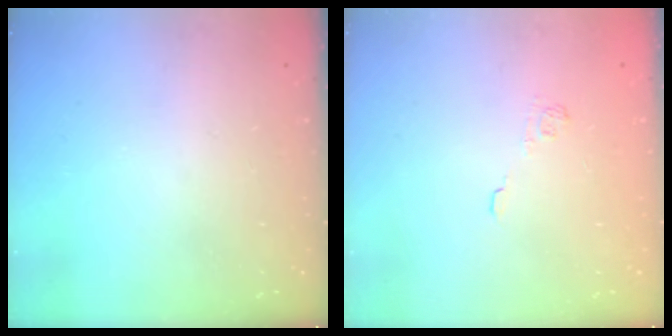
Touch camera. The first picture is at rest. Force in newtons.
{"total": 2.2, "press": 1.8, "slide": 1.3}